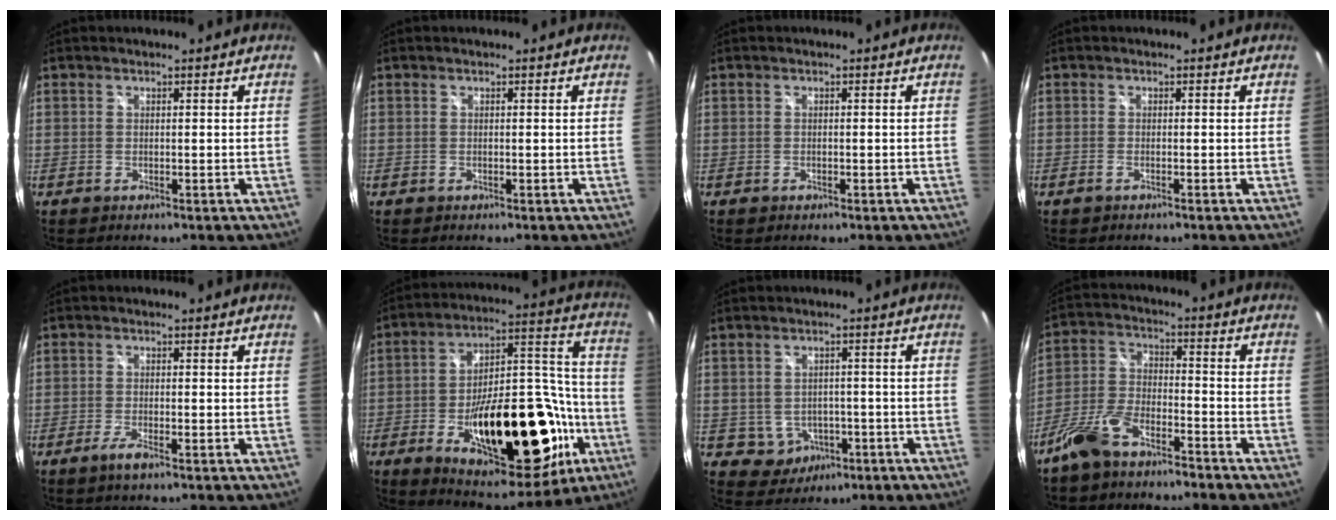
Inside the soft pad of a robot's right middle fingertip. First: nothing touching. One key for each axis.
{"total": 0.0}
{"total": 0.7, "fx": -0.4, "fy": 0.4, "fz": 0.4, "tx": -0.006, "ty": -0.001, "tz": -0.006}
{"total": 0.7, "fx": -0.6, "fy": 0.0, "fz": 0.3, "tx": -0.007, "ty": -0.001, "tz": -0.012}
{"total": 2.9, "fx": -1.9, "fy": 0.3, "fz": 2.2, "tx": -0.051, "ty": -0.004, "tz": -0.036}
{"total": 30.6, "fx": -11.2, "fy": 13.5, "fz": 25.1, "tx": -0.383, "ty": 0.018, "tz": -0.147}
{"total": 5.8, "fx": -1.9, "fy": 5.1, "fz": 1.9, "tx": -0.053, "ty": 0.011, "tz": -0.005}
{"total": 9.1, "fx": -6.9, "fy": 3.6, "fz": 4.7, "tx": -0.108, "ty": 0.005, "tz": -0.132}